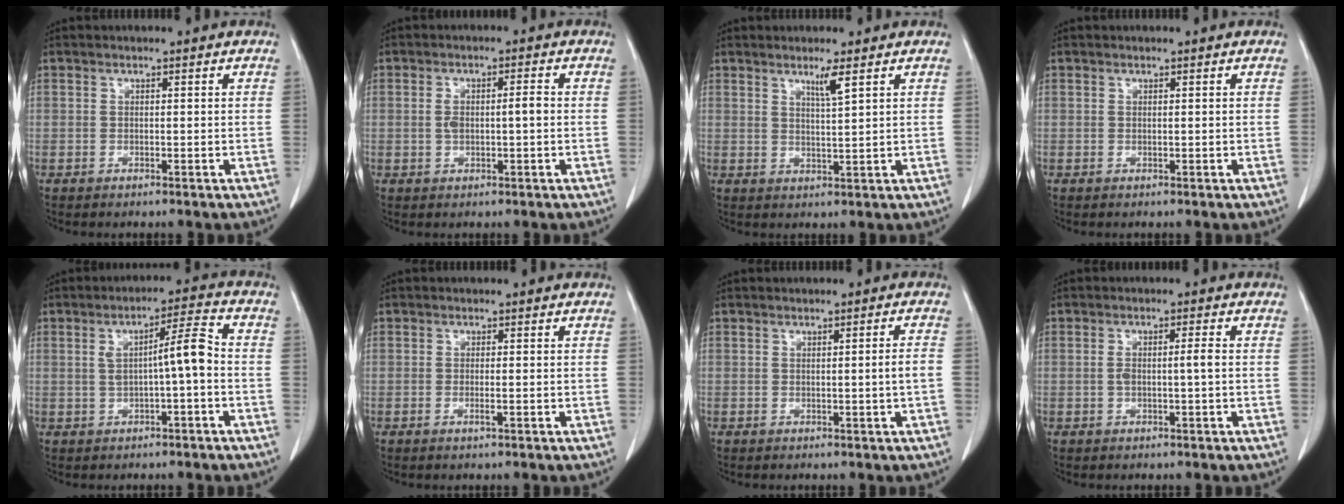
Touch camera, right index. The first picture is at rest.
{"total": 3.9, "force": [-0.1, 1.1, 3.7], "torque": [-0.076, 0.011, 0.003]}
{"total": 3.0, "force": [1.9, -0.5, 2.3], "torque": [-0.044, -0.009, 0.036]}
{"total": 0.0}
{"total": 6.2, "force": [-0.3, 0.3, 6.2], "torque": [-0.098, 0.017, -0.004]}
{"total": 1.2, "force": [-0.4, 0.0, 1.1], "torque": [-0.023, -0.003, -0.007]}
{"total": 2.0, "force": [-0.2, -0.5, 2.0], "torque": [-0.032, -0.002, 0.000]}
{"total": 2.8, "force": [-0.2, 0.2, 2.8], "torque": [-0.055, 0.006, 0.000]}